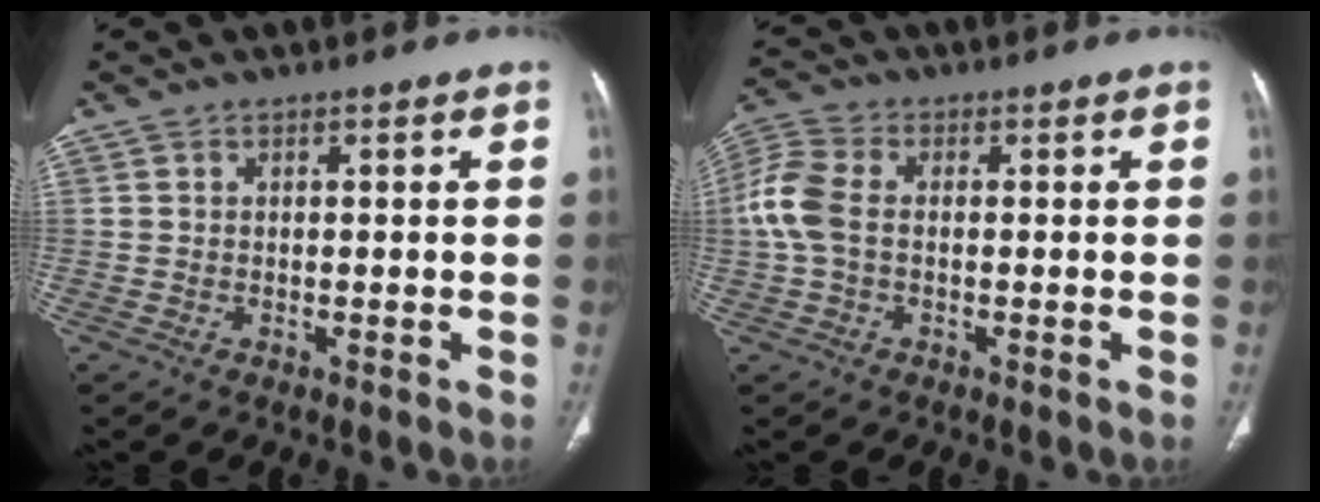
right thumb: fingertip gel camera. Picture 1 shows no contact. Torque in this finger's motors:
{"motor_torque": [0.15, 0.15, 0.76, 0.22, 0.22]}